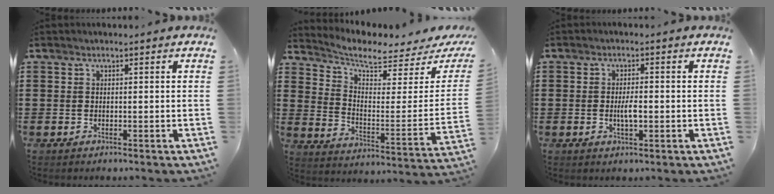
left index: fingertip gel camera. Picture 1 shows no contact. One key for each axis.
{"total": 5.2, "fx": 4.6, "fy": 0.8, "fz": 2.3, "tx": -0.065, "ty": -0.044, "tz": 0.071}
{"total": 3.2, "fx": -0.3, "fy": 1.0, "fz": 3.0, "tx": -0.055, "ty": 0.001, "tz": -0.006}